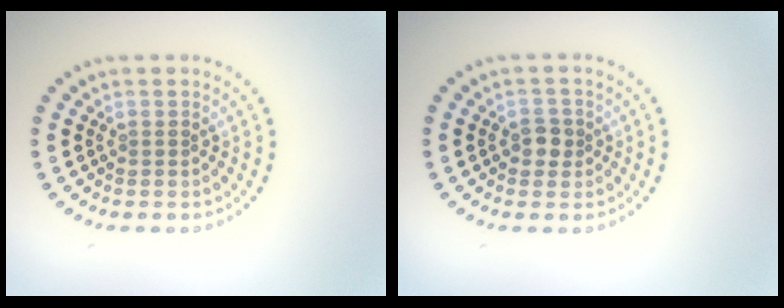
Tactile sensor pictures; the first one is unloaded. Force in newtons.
{"total": 1.6, "press": 1.6, "slide": 0.4}